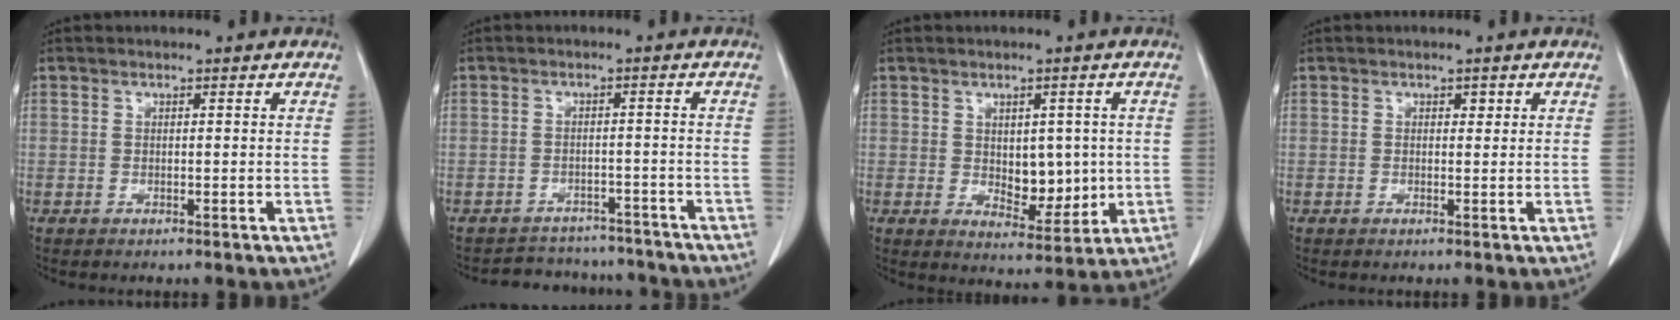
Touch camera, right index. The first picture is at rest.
{"total": 8.5, "force": [-7.9, 3.2, -0.2], "torque": [0.012, 0.024, -0.094]}
{"total": 6.1, "force": [0.2, 3.4, 5.1], "torque": [-0.063, -0.002, 0.018]}
{"total": 0.9, "force": [0.4, 0.6, 0.5], "torque": [0.000, 0.003, 0.005]}